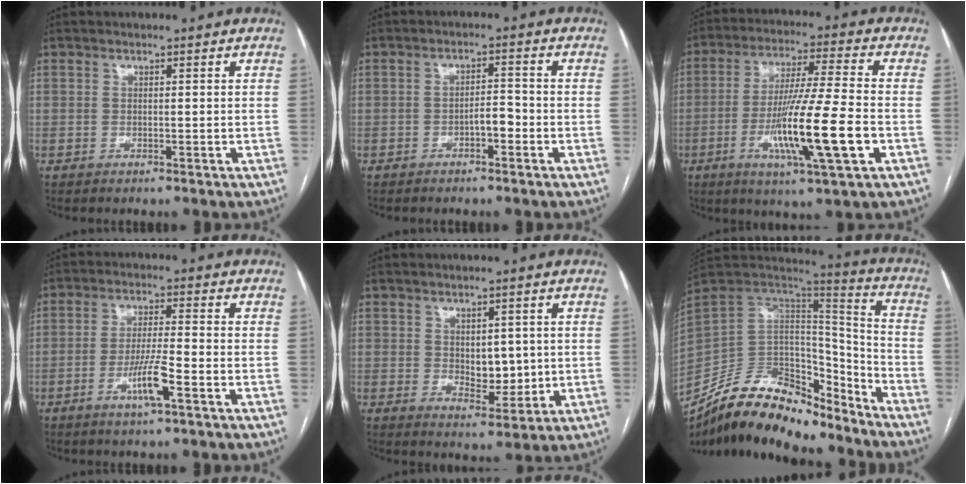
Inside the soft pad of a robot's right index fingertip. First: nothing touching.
{"total": 2.8, "force": [-1.4, 0.9, 2.3], "torque": [-0.032, 0.007, -0.022]}
{"total": 15.1, "force": [-4.4, 0.1, 14.5], "torque": [-0.271, -0.019, -0.080]}
{"total": 6.2, "force": [-2.8, 0.0, 5.5], "torque": [-0.107, -0.007, -0.053]}
{"total": 5.2, "force": [0.4, 3.0, 4.2], "torque": [-0.059, -0.004, 0.018]}
{"total": 22.9, "force": [-18.4, 9.5, 9.7], "torque": [-0.195, 0.029, -0.308]}